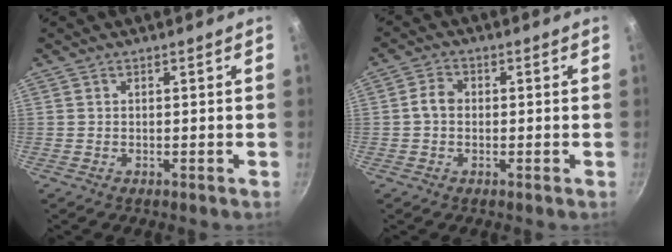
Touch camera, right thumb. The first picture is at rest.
{"total": 3.4, "force": [-0.2, 2.7, 2.1], "torque": [-0.031, 0.014, -0.010]}